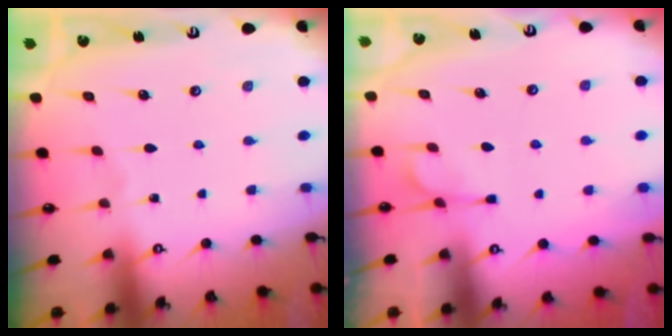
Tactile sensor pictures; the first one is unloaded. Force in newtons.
{"total": 4.8, "press": 4.6, "slide": 1.3}